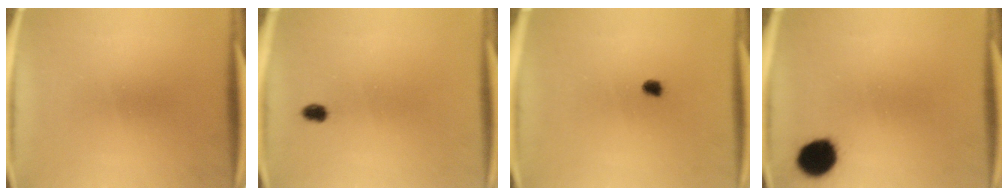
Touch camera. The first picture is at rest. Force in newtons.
{"total": 1.9}
{"total": 1.7}
{"total": 8.4}